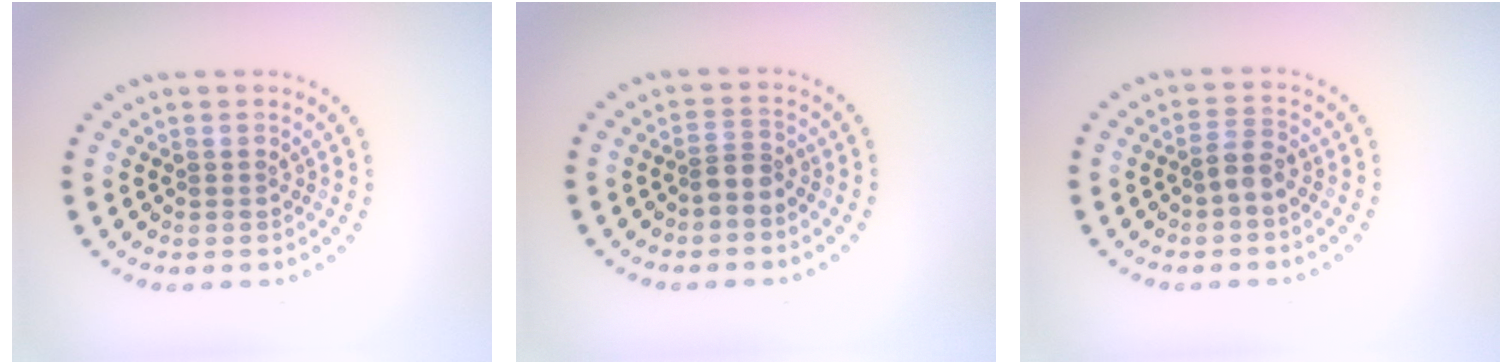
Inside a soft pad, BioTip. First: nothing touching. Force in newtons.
{"total": 1.9, "press": 1.5, "slide": 1.2}
{"total": 1.8, "press": 1.5, "slide": 0.9}